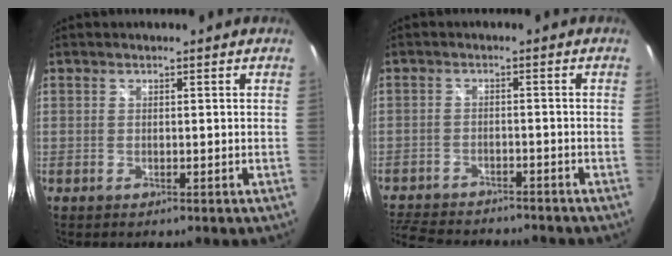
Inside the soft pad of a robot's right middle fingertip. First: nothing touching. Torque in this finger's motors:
{"motor_torque": [1.01, -1.13, 0.33, 0.09]}